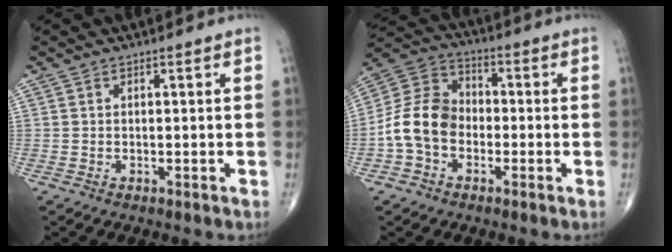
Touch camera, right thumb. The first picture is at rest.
{"total": 11.4, "force": [-2.7, 8.6, 6.9], "torque": [-0.124, 0.038, -0.063]}